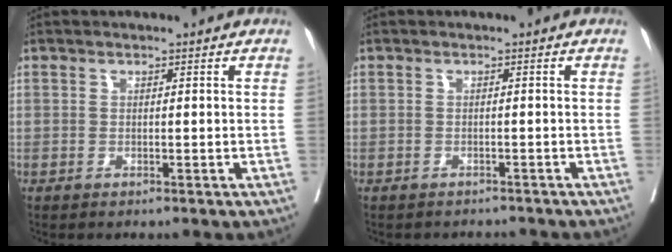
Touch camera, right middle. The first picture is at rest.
{"total": 3.2, "force": [-2.9, 1.4, -0.2], "torque": [0.003, -0.001, -0.041]}